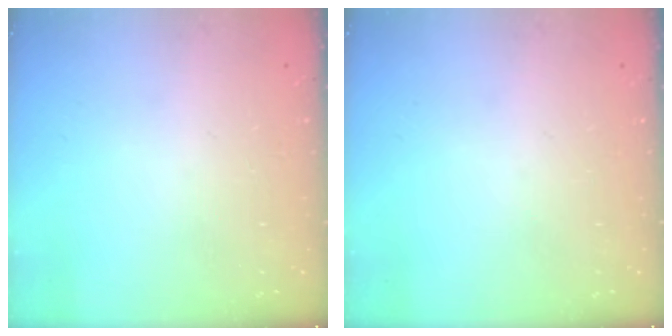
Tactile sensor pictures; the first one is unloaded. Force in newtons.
{"total": 0.0}